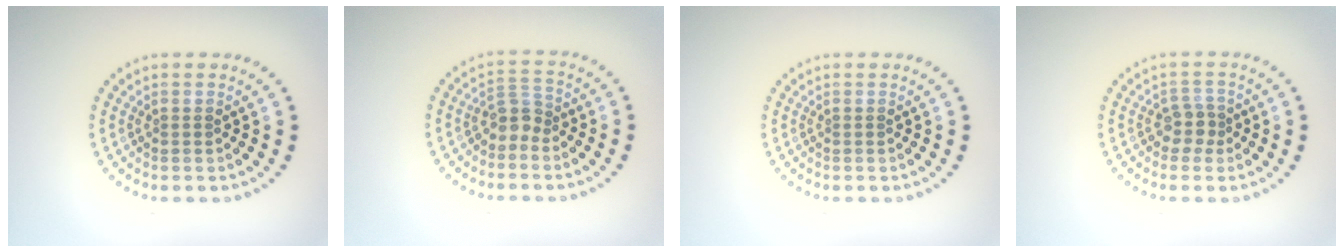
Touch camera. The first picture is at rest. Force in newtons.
{"total": 2.2, "press": 1.7, "slide": 1.3}
{"total": 0.0}
{"total": 1.8, "press": 1.4, "slide": 1.2}